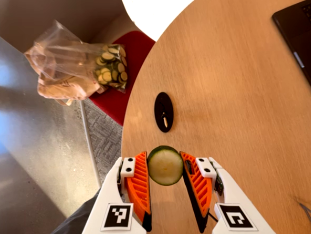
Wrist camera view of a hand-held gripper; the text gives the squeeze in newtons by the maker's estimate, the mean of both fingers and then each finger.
{"total": 8.7, "left": 8.5, "right": 9.0}